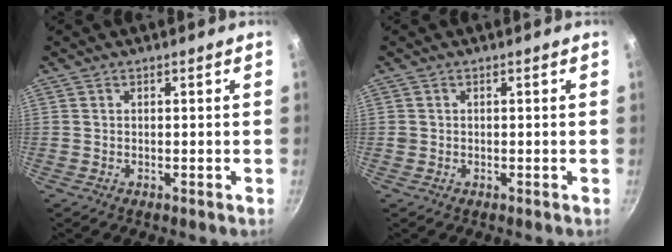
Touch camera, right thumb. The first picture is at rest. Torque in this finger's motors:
{"motor_torque": [-0.04, 0.30, 0.14, 0.50, -0.01]}